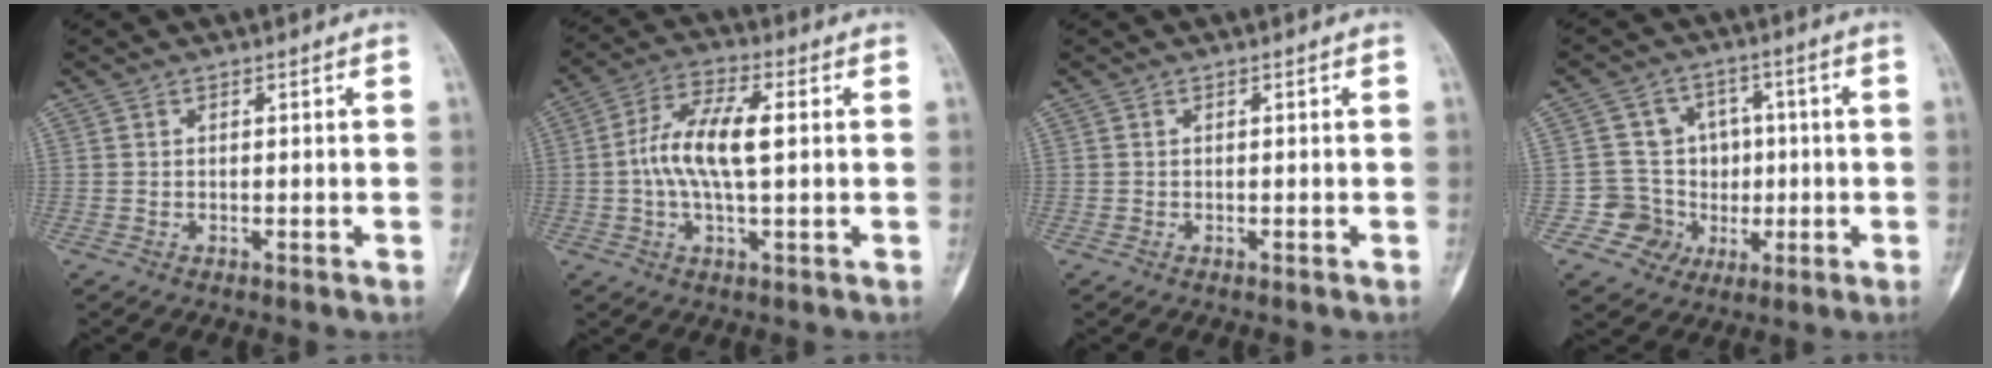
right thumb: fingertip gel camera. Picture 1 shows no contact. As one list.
[{"total": 11.0, "force": [0.6, 4.1, 10.2], "torque": [-0.208, 0.018, 0.005]}, {"total": 0.0}, {"total": 9.5, "force": [-1.1, 9.4, 1.0], "torque": [0.046, 0.036, -0.011]}]